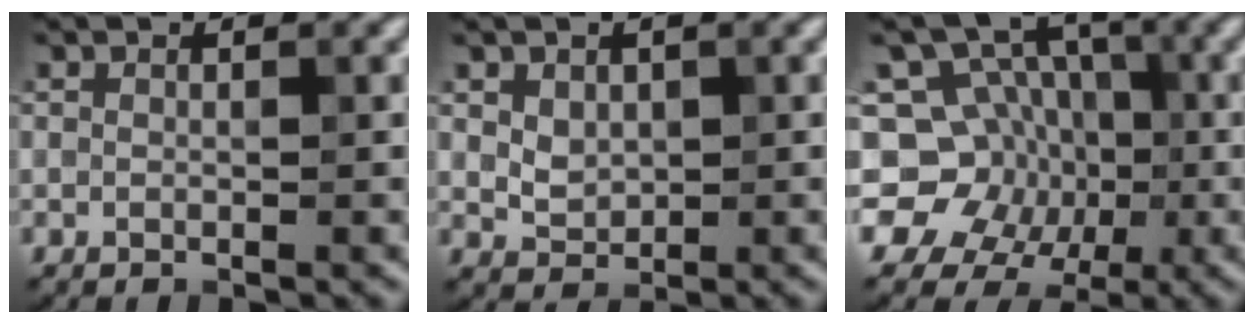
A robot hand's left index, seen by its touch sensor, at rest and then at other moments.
{"total": 1.9, "force": [0.5, 1.5, 1.1], "torque": [-0.021, -0.004, 0.015]}
{"total": 11.7, "force": [-2.6, 10.5, 4.3], "torque": [-0.081, 0.010, -0.072]}